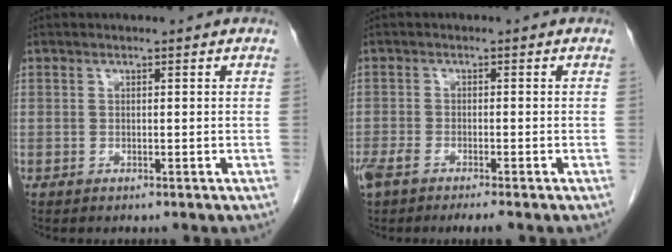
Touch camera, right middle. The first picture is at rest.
{"total": 5.1, "force": [-3.8, 0.9, 3.2], "torque": [-0.057, -0.007, -0.064]}